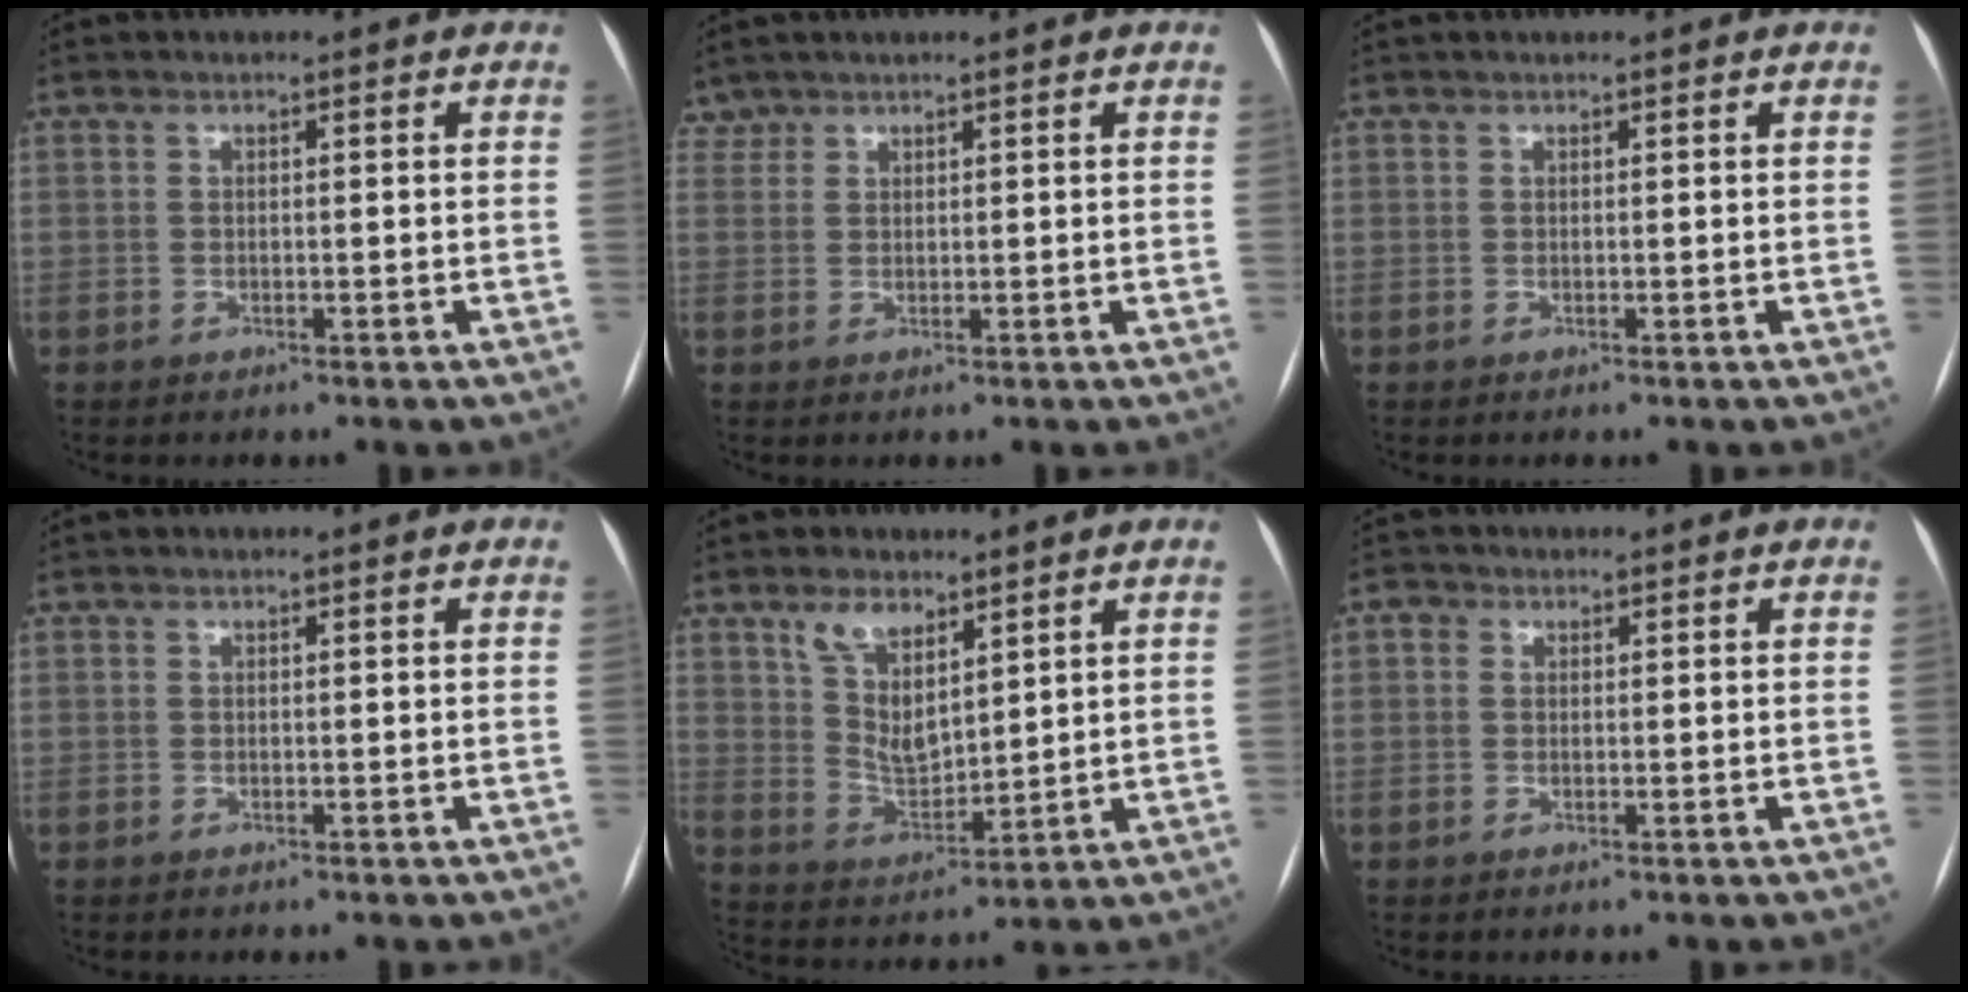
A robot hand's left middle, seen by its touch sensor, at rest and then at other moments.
{"total": 1.5, "force": [1.4, 0.5, -0.4], "torque": [0.007, 0.011, 0.027]}
{"total": 0.6, "force": [0.6, 0.1, 0.1], "torque": [-0.005, 0.014, 0.008]}
{"total": 0.0}
{"total": 7.7, "force": [4.8, 3.5, 4.9], "torque": [-0.096, -0.004, 0.100]}
{"total": 1.5, "force": [0.5, 1.3, 0.5], "torque": [-0.006, 0.008, 0.004]}